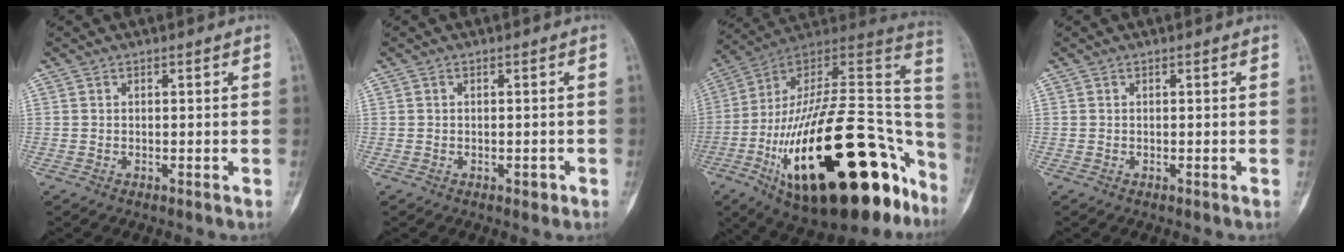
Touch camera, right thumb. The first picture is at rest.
{"total": 1.1, "force": [-0.6, 0.6, 0.8], "torque": [-0.009, 0.000, -0.008]}
{"total": 39.7, "force": [-16.3, 16.6, 32.1], "torque": [-0.443, 0.066, -0.256]}
{"total": 0.0}